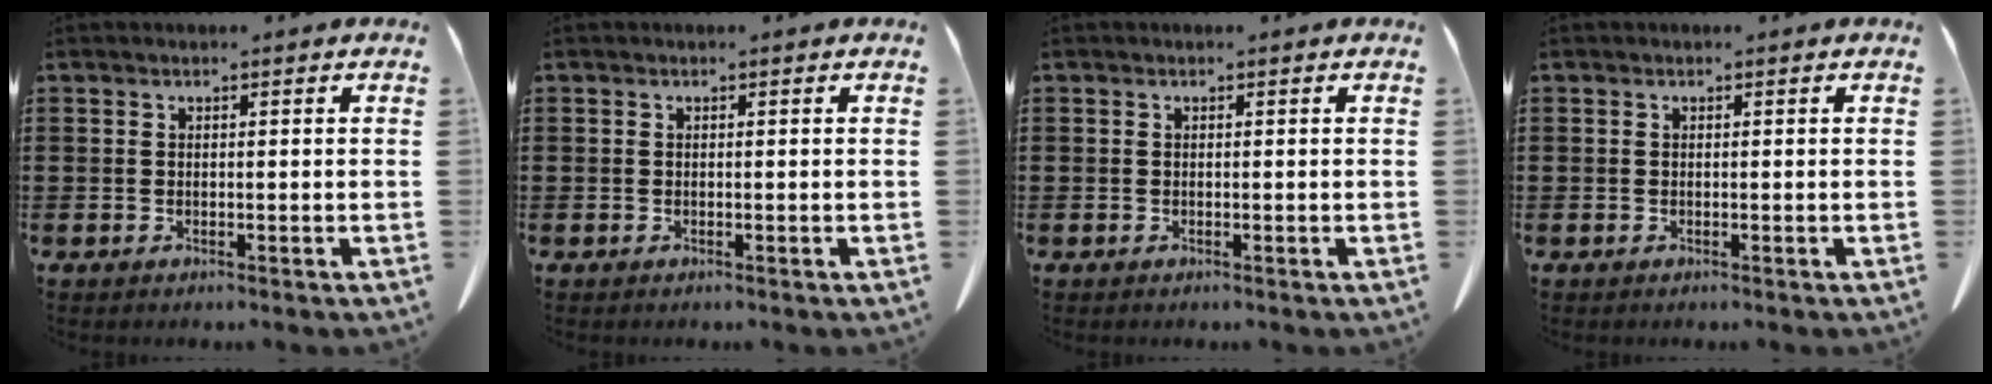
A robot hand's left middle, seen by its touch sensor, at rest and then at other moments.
{"total": 0.0}
{"total": 0.0}
{"total": 0.0}